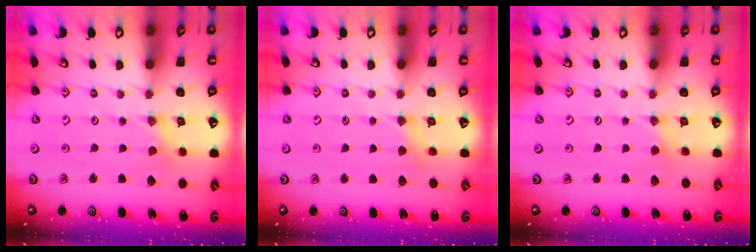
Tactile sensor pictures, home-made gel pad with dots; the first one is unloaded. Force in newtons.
{"total": 3.5, "press": 3.5, "slide": 0.4}
{"total": 2.3, "press": 2.3, "slide": 0.4}